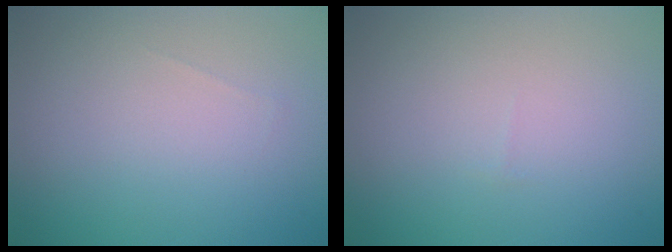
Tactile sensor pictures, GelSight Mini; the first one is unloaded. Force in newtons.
{"total": 0.0}